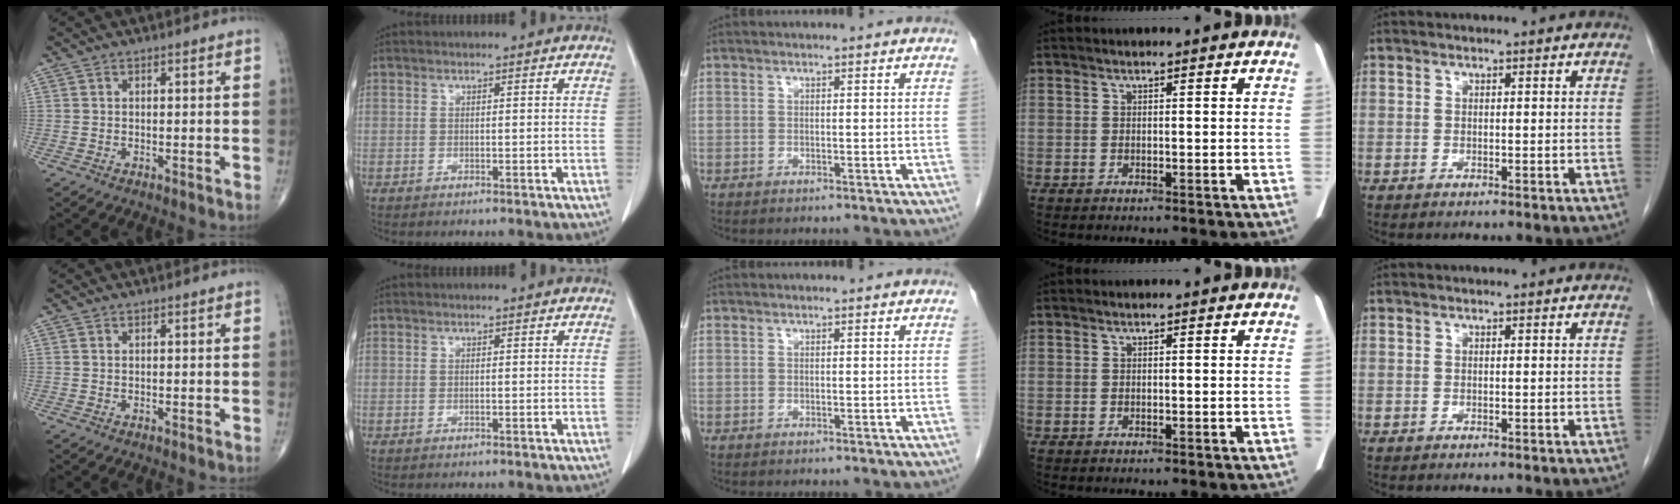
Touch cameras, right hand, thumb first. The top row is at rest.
{}